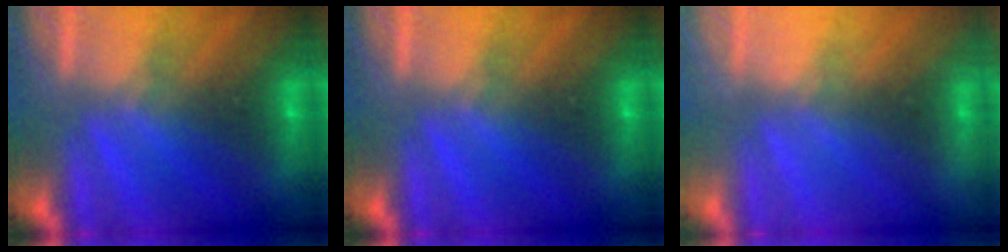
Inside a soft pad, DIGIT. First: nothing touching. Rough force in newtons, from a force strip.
{"total": 0.0}
{"total": 2.1}